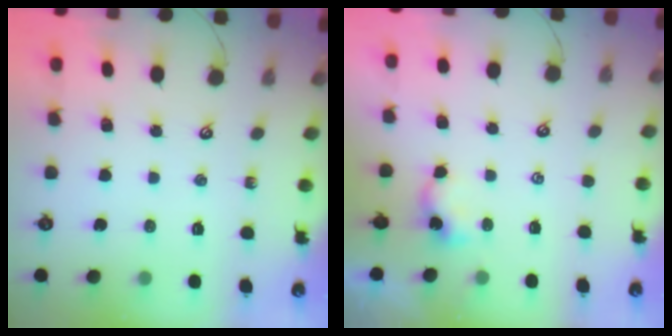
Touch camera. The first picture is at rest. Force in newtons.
{"total": 0.0}